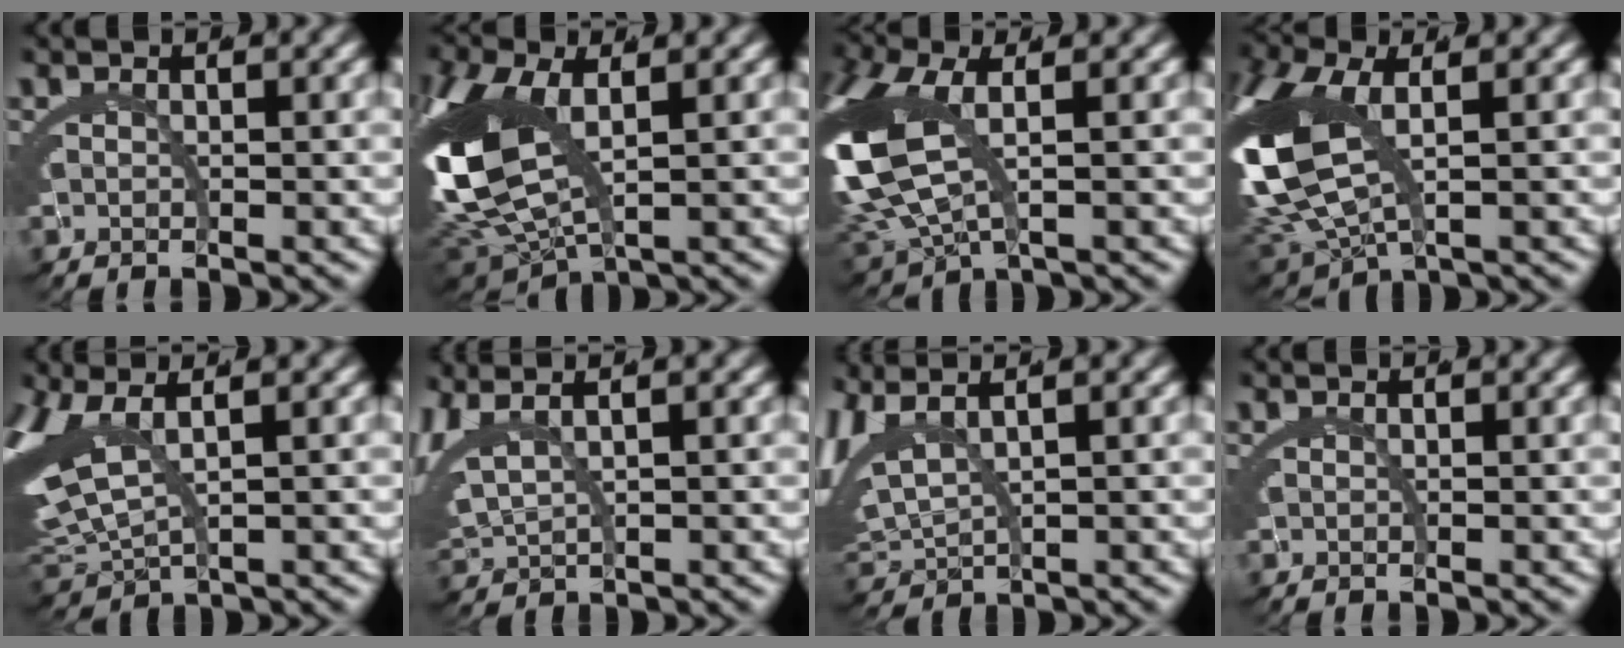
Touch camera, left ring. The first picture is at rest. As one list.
[{"total": 9.3, "force": [1.7, 5.5, 7.3], "torque": [-0.186, -0.007, 0.039]}, {"total": 7.5, "force": [1.3, 4.1, 6.1], "torque": [-0.178, -0.013, 0.041]}, {"total": 8.3, "force": [1.3, 4.9, 6.6], "torque": [-0.188, -0.014, 0.040]}, {"total": 6.3, "force": [1.6, 3.8, 4.7], "torque": [-0.137, -0.004, 0.041]}, {"total": 4.9, "force": [2.4, 2.9, 3.0], "torque": [-0.083, 0.007, 0.048]}, {"total": 5.1, "force": [1.8, 3.4, 3.4], "torque": [-0.111, -0.009, 0.047]}, {"total": 0.0}]